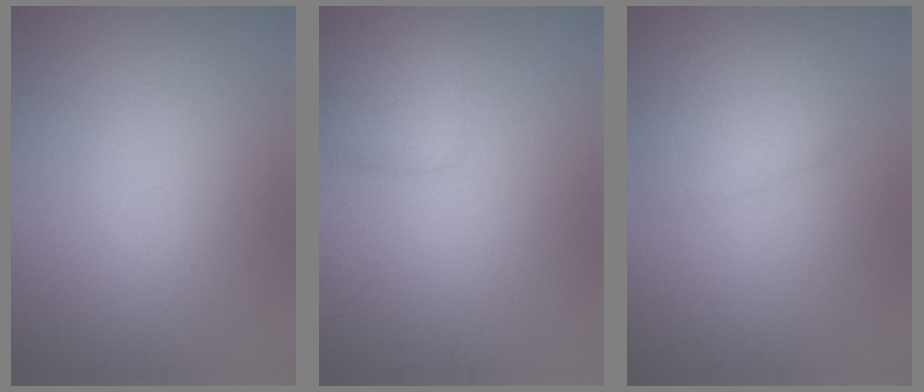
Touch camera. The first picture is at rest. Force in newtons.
{"total": 2.1, "press": 2.1, "slide": 0.1}
{"total": 2.6, "press": 2.6, "slide": 0.1}